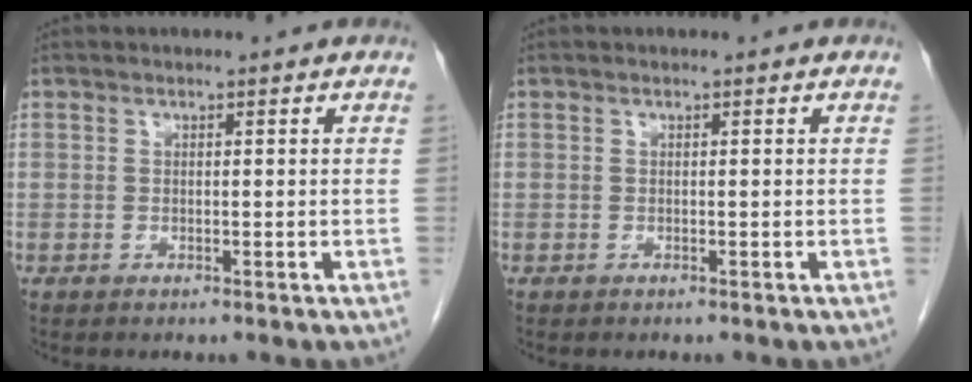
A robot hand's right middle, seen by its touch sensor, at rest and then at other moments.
{"total": 0.0}